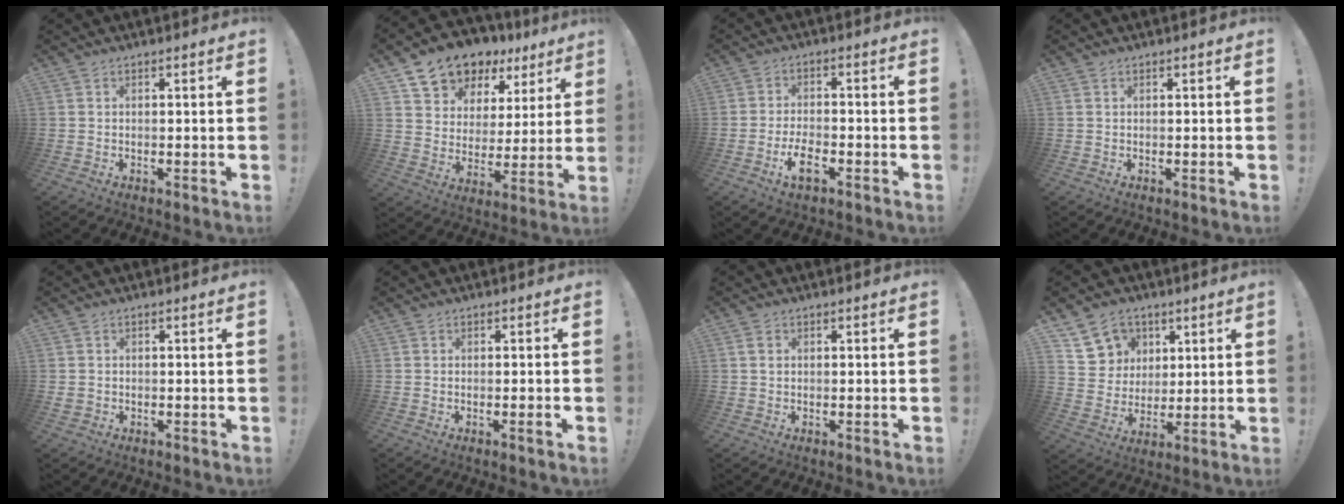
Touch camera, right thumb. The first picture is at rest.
{"total": 11.6, "force": [9.0, 6.8, 2.9], "torque": [-0.051, -0.072, 0.165]}
{"total": 6.3, "force": [-3.5, 2.7, 4.5], "torque": [-0.083, 0.005, -0.061]}
{"total": 0.0}
{"total": 1.2, "force": [-0.1, 1.1, 0.4], "torque": [-0.006, 0.001, -0.001]}
{"total": 1.5, "force": [-0.6, -0.2, 1.4], "torque": [-0.031, 0.002, -0.008]}
{"total": 1.4, "force": [0.5, 1.1, 0.7], "torque": [-0.010, 0.002, 0.007]}
{"total": 10.8, "force": [5.7, 9.0, 1.9], "torque": [-0.030, -0.037, 0.118]}